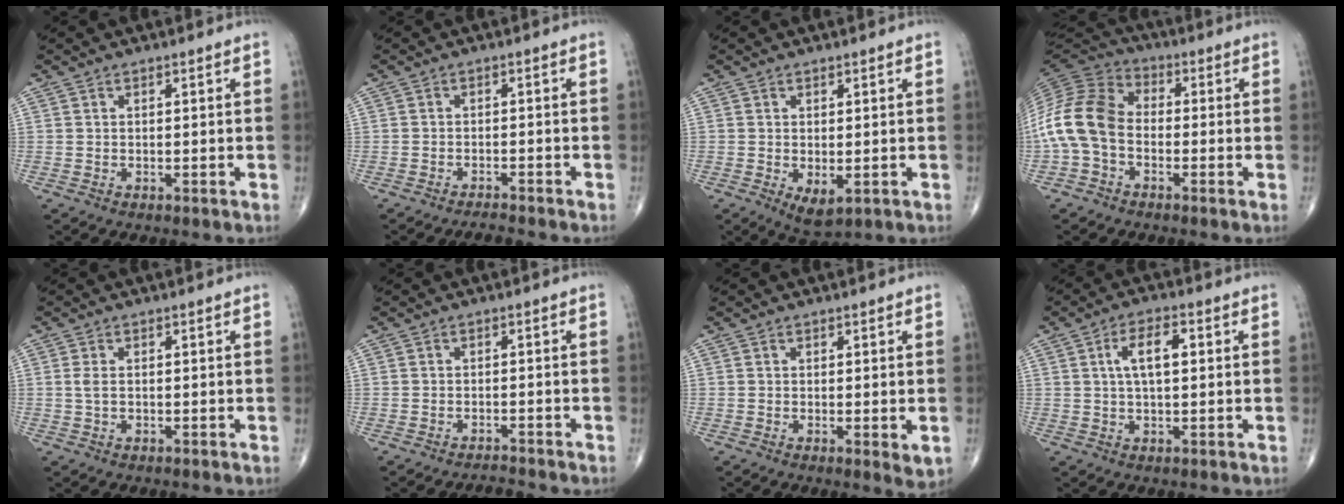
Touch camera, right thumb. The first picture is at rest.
{"total": 2.0, "force": [-2.0, -0.1, 0.2], "torque": [-0.016, 0.003, -0.035]}
{"total": 4.1, "force": [-0.9, 2.0, 3.4], "torque": [-0.055, -0.012, -0.005]}
{"total": 12.6, "force": [-2.4, 8.9, 8.7], "torque": [-0.175, 0.034, -0.061]}
{"total": 1.8, "force": [0.0, 1.1, 1.5], "torque": [-0.037, -0.001, -0.002]}
{"total": 1.8, "force": [-1.7, 0.0, -0.3], "torque": [-0.005, 0.005, -0.027]}
{"total": 2.9, "force": [-0.4, 0.9, 2.8], "torque": [-0.044, -0.012, -0.007]}
{"total": 6.3, "force": [1.2, 2.8, 5.5], "torque": [-0.100, 0.010, 0.019]}